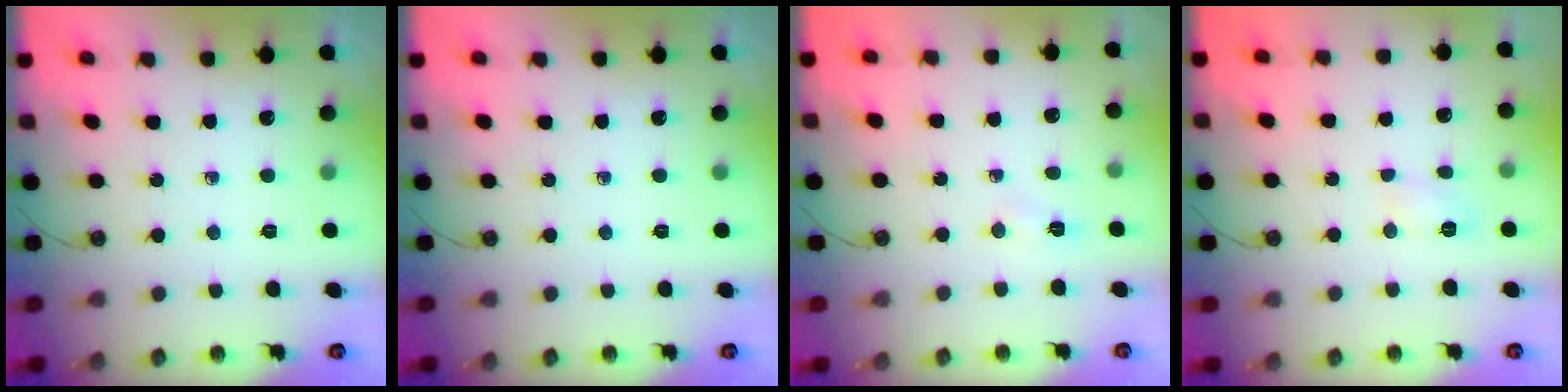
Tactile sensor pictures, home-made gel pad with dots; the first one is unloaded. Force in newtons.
{"total": 0.0}
{"total": 2.5, "press": 2.4, "slide": 0.4}
{"total": 3.9, "press": 3.9, "slide": 0.4}